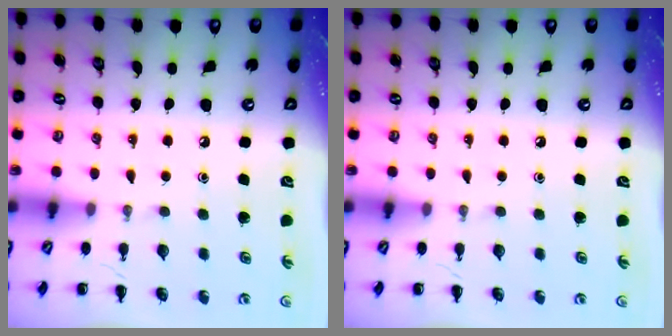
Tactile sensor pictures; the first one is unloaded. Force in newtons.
{"total": 0.0}